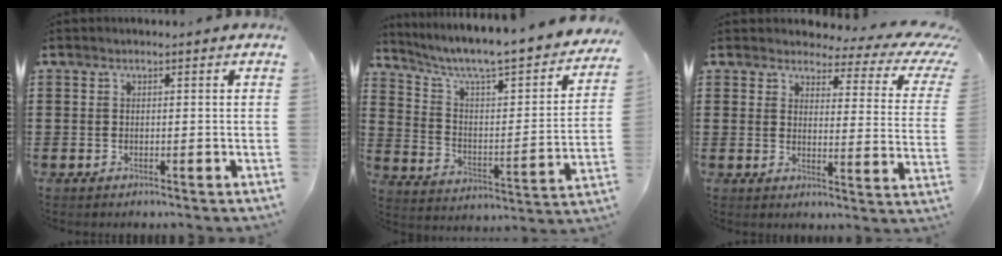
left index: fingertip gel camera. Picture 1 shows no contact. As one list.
[{"total": 6.2, "force": [5.2, 0.4, 3.4], "torque": [-0.092, -0.047, 0.079]}, {"total": 4.5, "force": [3.4, 1.6, 2.4], "torque": [-0.049, -0.021, 0.052]}]